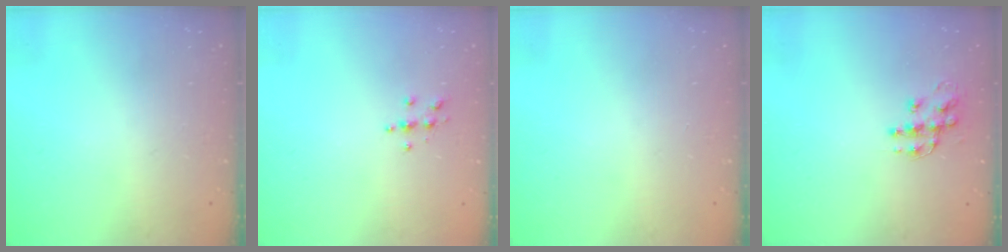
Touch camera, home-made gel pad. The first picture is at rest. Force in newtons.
{"total": 3.9, "press": 3.8, "slide": 0.4}
{"total": 0.0}
{"total": 10.7, "press": 10.7, "slide": 0.6}